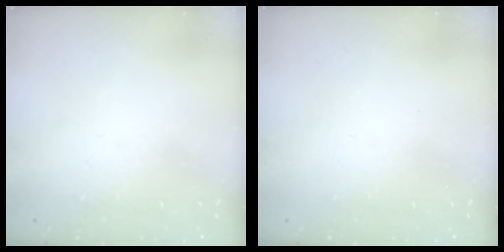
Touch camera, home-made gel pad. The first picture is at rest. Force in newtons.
{"total": 0.0}